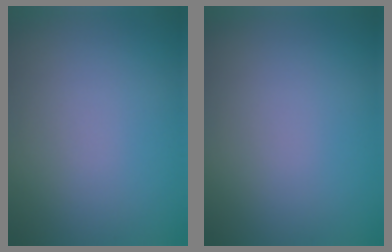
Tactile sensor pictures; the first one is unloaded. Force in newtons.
{"total": 0.0}